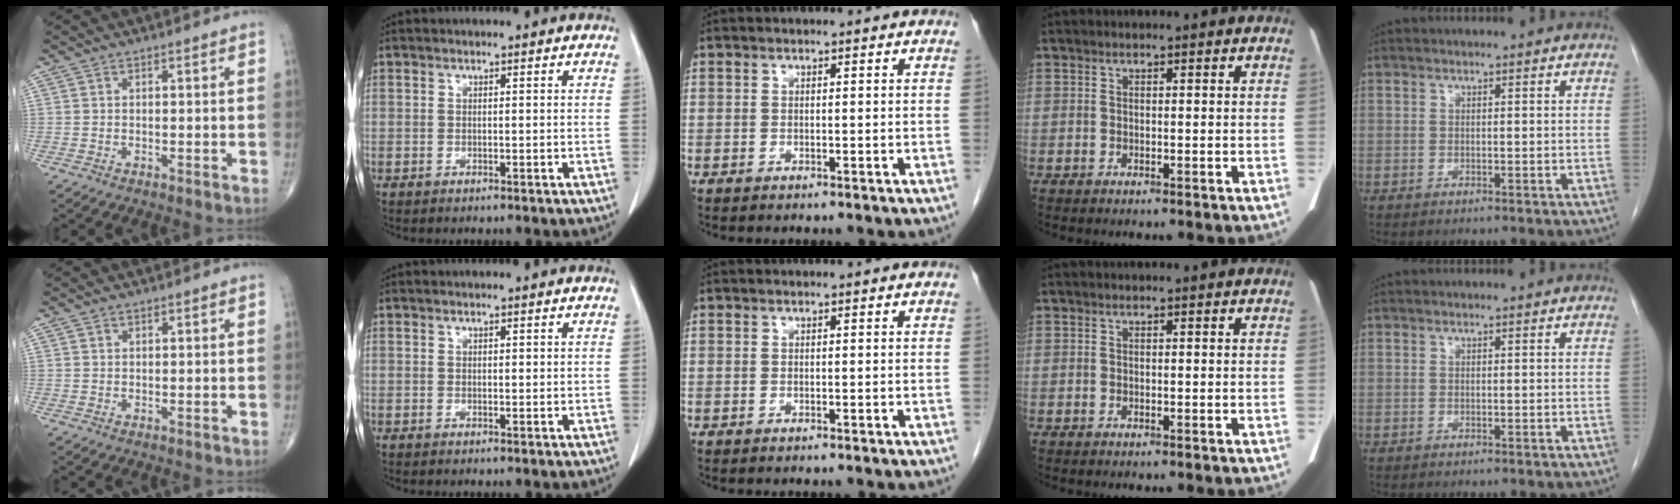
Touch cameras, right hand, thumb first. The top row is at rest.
{"thumb": {"total": 0.5, "force": [0.4, 0.3, 0.1], "torque": [0.000, -0.003, 0.005]}, "index": {"total": 0.8, "force": [0.4, 0.4, 0.7], "torque": [-0.010, -0.002, 0.005]}}